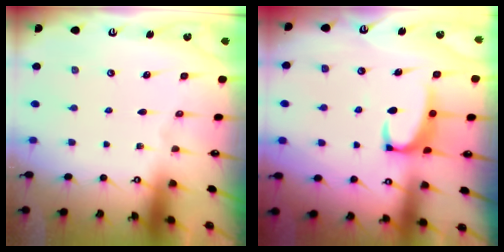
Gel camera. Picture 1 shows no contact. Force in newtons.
{"total": 3.4, "press": 3.3, "slide": 0.7}